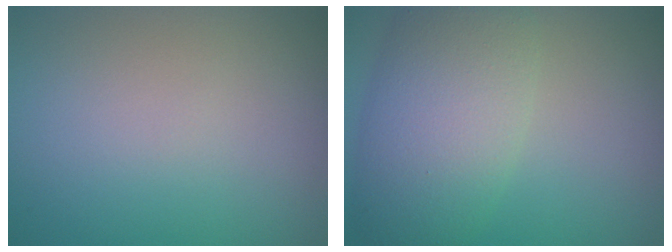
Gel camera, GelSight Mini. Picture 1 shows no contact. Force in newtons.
{"total": 7.4, "press": 7.4, "slide": 0.4}